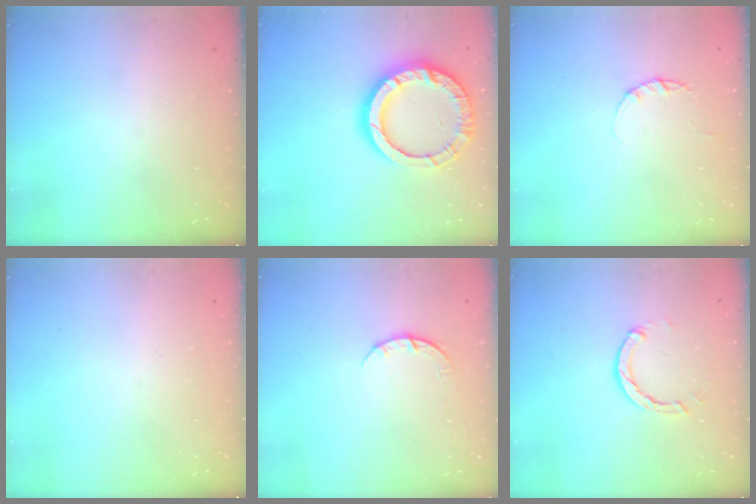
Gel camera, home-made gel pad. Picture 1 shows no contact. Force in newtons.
{"total": 17.0, "press": 17.0, "slide": 1.3}
{"total": 2.2, "press": 2.2, "slide": 0.4}
{"total": 0.0}
{"total": 3.6, "press": 3.6, "slide": 0.5}
{"total": 3.4, "press": 3.4, "slide": 0.4}